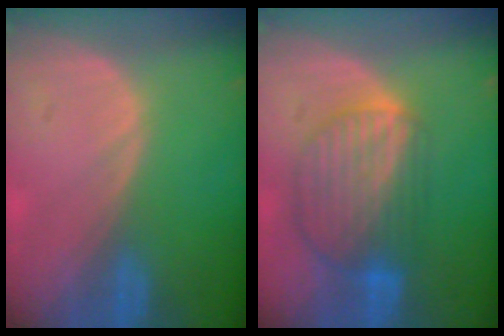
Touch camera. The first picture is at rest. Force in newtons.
{"total": 8.7, "press": 7.6, "slide": 4.3}